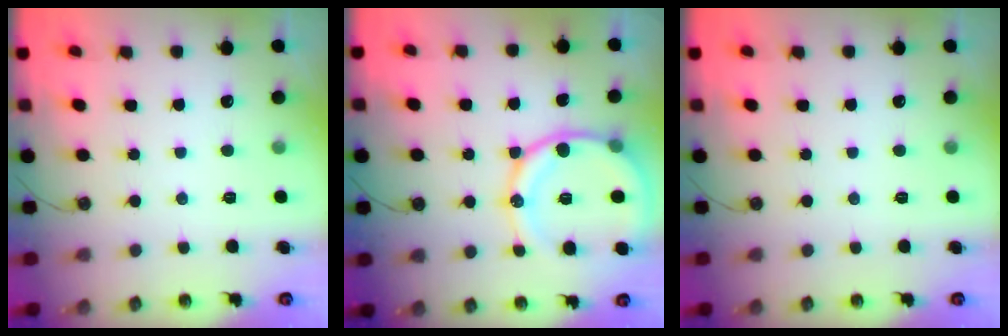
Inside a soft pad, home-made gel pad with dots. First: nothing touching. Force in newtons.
{"total": 16.4, "press": 16.4, "slide": 1.5}
{"total": 0.0}